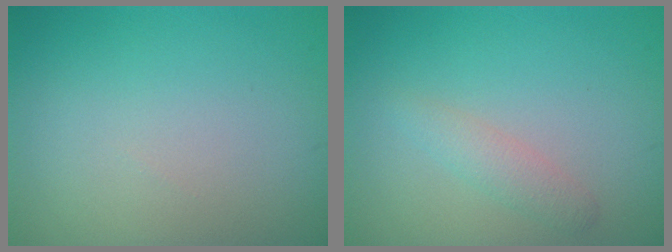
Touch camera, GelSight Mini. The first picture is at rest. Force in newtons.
{"total": 1.6, "press": 1.6, "slide": 0.1}